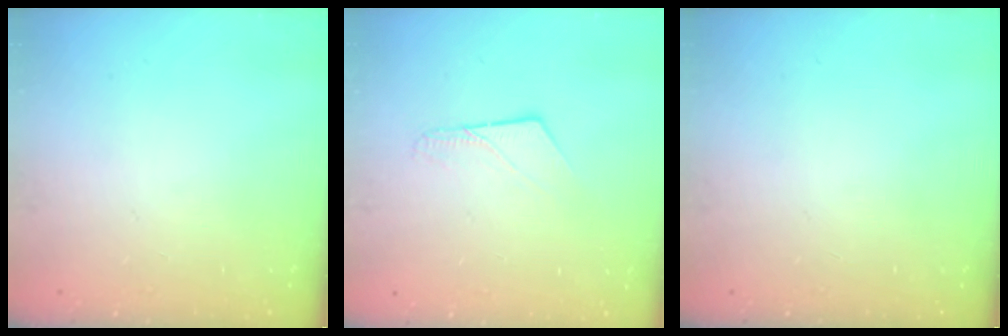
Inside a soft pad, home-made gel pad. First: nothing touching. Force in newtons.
{"total": 6.6, "press": 6.5, "slide": 0.5}
{"total": 0.0}